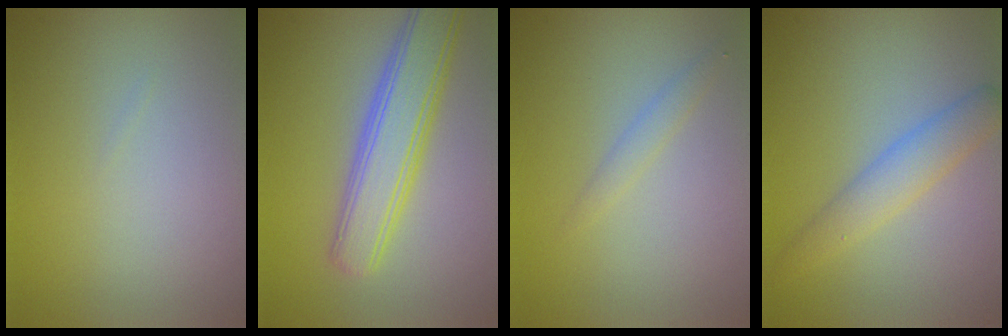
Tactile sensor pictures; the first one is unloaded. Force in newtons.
{"total": 5.5, "press": 5.5, "slide": 0.2}
{"total": 1.0, "press": 1.0, "slide": 0.1}
{"total": 2.9, "press": 2.9, "slide": 0.1}